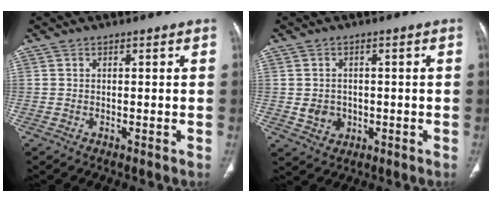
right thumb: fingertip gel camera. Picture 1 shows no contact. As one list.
[{"total": 4.0, "force": [-0.5, 3.5, 1.8], "torque": [-0.015, 0.002, 0.001]}]